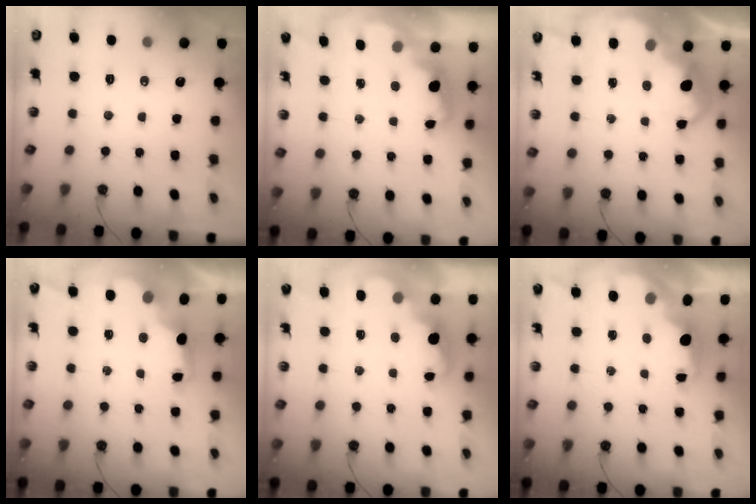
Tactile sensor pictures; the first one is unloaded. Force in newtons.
{"total": 2.2, "press": 2.1, "slide": 0.7}
{"total": 6.9, "press": 6.8, "slide": 0.5}
{"total": 2.9, "press": 2.8, "slide": 0.9}
{"total": 2.3, "press": 2.2, "slide": 0.5}
{"total": 2.2, "press": 2.0, "slide": 0.8}